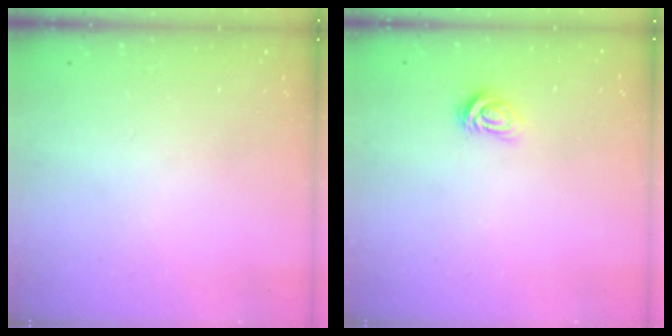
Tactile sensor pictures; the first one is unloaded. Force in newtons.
{"total": 2.9, "press": 2.8, "slide": 0.4}